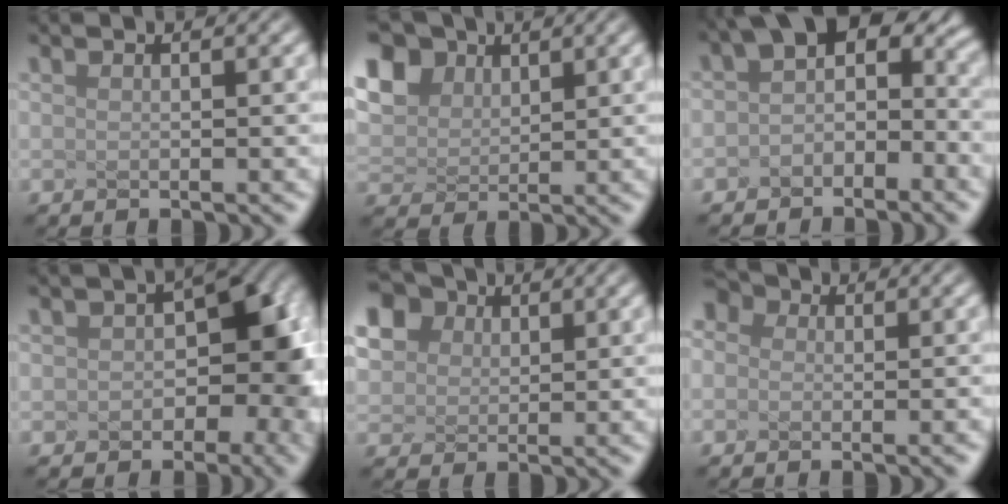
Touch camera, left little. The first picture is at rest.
{"total": 4.3, "force": [2.6, 2.9, 1.9], "torque": [-0.106, 0.018, 0.074]}
{"total": 2.6, "force": [-1.0, 1.1, 2.1], "torque": [-0.045, 0.008, 0.002]}
{"total": 6.6, "force": [-2.0, 3.7, 5.0], "torque": [-0.079, -0.010, 0.006]}
{"total": 7.0, "force": [3.7, 5.3, 2.7], "torque": [-0.121, 0.025, 0.099]}
{"total": 2.9, "force": [-0.3, 2.4, 1.5], "torque": [-0.016, 0.013, -0.003]}